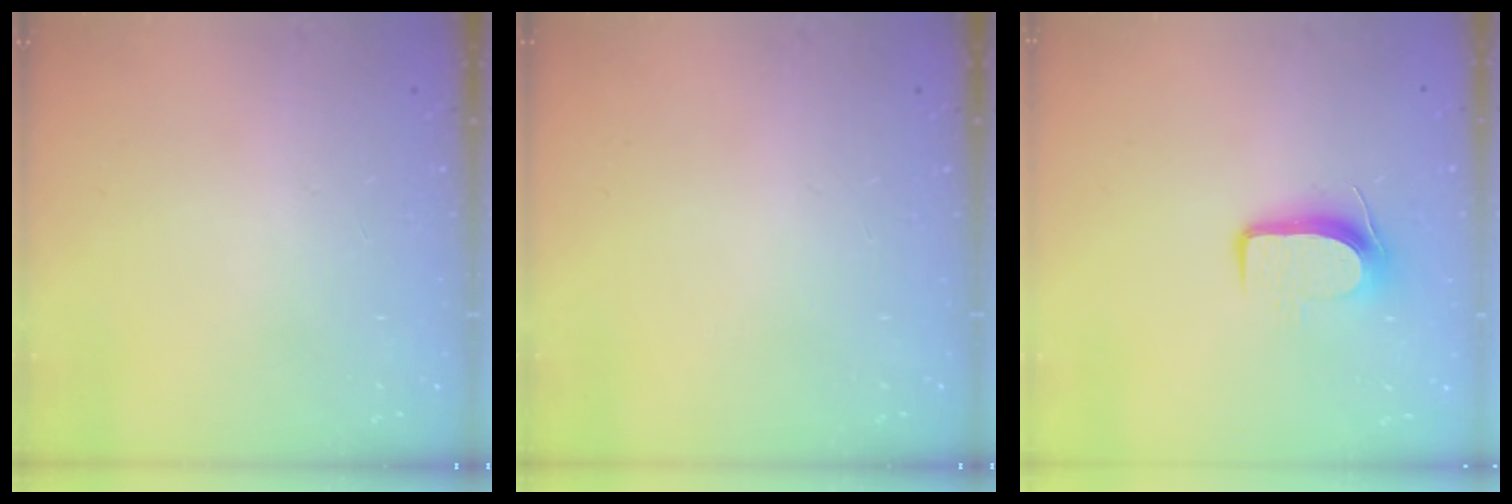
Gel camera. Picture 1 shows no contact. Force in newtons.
{"total": 0.0}
{"total": 8.7, "press": 8.6, "slide": 1.2}